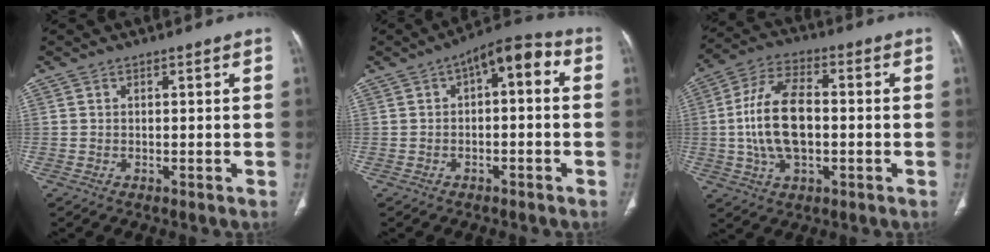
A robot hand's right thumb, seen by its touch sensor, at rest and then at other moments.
{"total": 8.1, "force": [1.2, 3.9, 7.0], "torque": [-0.076, 0.036, 0.005]}
{"total": 14.1, "force": [-0.6, 7.6, 11.9], "torque": [-0.233, 0.019, -0.012]}